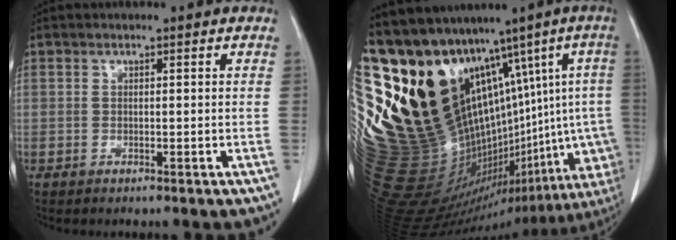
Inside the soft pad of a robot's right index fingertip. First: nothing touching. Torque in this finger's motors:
{"motor_torque": [0.74, 0.74, 1.05, 0.21]}